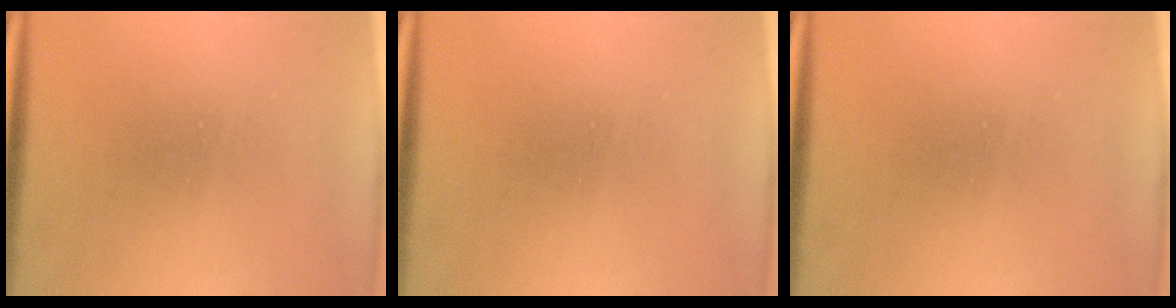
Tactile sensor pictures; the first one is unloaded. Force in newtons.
{"total": 0.0}
{"total": 0.0}